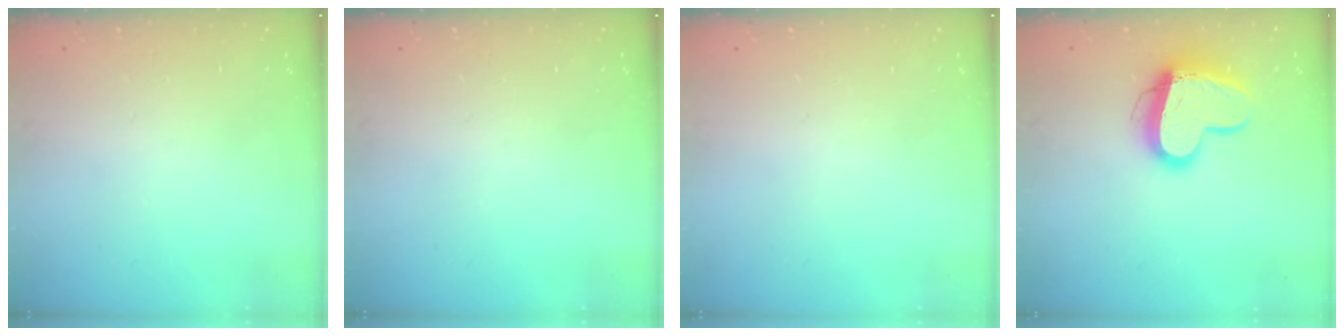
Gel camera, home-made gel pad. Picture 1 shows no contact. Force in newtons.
{"total": 0.0}
{"total": 0.0}
{"total": 13.7, "press": 13.6, "slide": 1.3}